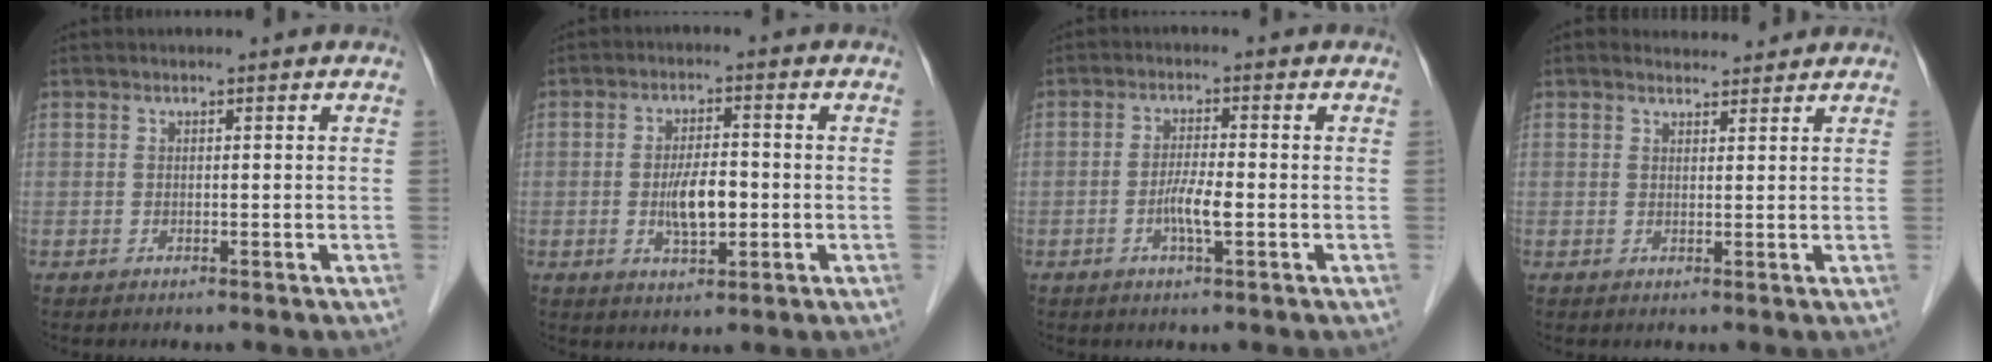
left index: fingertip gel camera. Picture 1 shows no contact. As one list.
[{"total": 5.7, "force": [-1.8, 1.9, 5.1], "torque": [-0.098, -0.006, -0.029]}, {"total": 3.9, "force": [-2.0, 0.3, 3.4], "torque": [-0.067, -0.008, -0.037]}, {"total": 1.7, "force": [1.6, 0.6, -0.1], "torque": [-0.004, 0.005, 0.022]}]